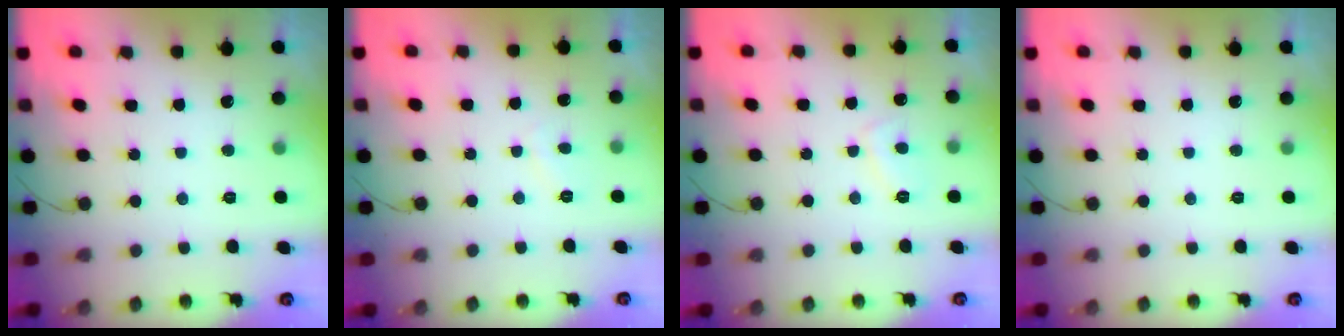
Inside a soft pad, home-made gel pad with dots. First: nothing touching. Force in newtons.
{"total": 1.2, "press": 1.1, "slide": 0.5}
{"total": 3.9, "press": 3.8, "slide": 0.5}
{"total": 0.0}